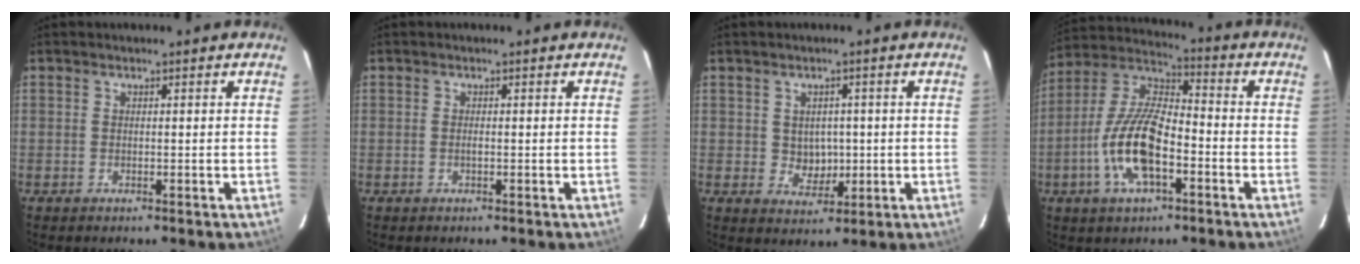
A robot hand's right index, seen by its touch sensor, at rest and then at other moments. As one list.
[{"total": 0.5, "force": [-0.2, 0.2, 0.5], "torque": [-0.009, -0.001, -0.002]}, {"total": 4.5, "force": [0.2, 4.1, 1.8], "torque": [-0.030, 0.004, 0.013]}, {"total": 14.8, "force": [-5.1, 5.9, 12.6], "torque": [-0.266, -0.001, -0.100]}]